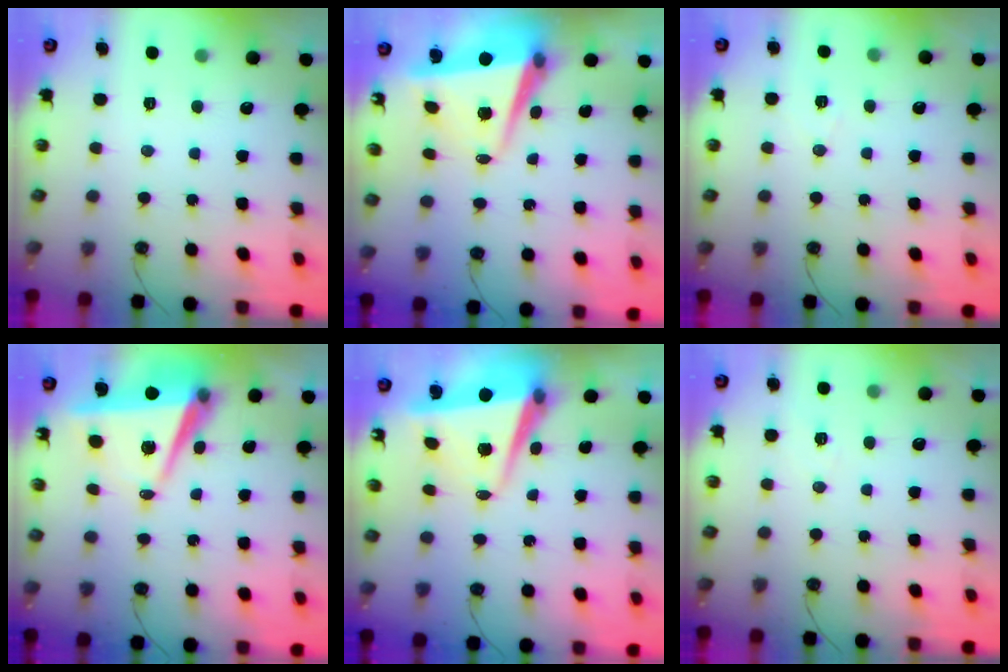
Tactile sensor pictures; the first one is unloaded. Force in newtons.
{"total": 6.6, "press": 6.3, "slide": 1.8}
{"total": 6.7, "press": 5.0, "slide": 4.4}
{"total": 7.9, "press": 6.7, "slide": 4.2}
{"total": 6.6, "press": 6.3, "slide": 1.8}
{"total": 5.3, "press": 2.9, "slide": 4.4}